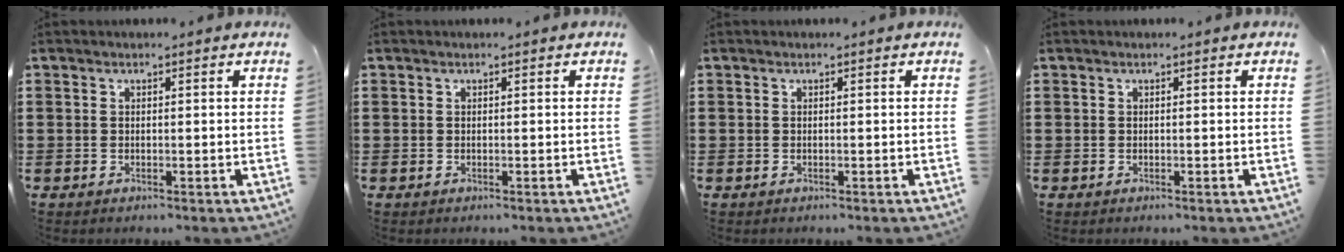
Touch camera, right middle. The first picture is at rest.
{"total": 0.0}
{"total": 0.0}
{"total": 0.0}